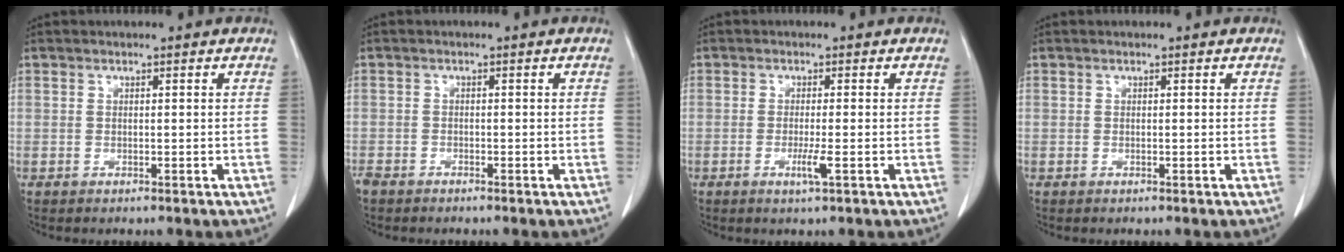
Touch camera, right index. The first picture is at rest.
{"total": 2.1, "force": [-1.8, 0.9, 0.6], "torque": [-0.014, -0.002, -0.032]}
{"total": 2.4, "force": [-0.9, -0.2, 2.2], "torque": [-0.043, -0.006, -0.015]}
{"total": 0.0}